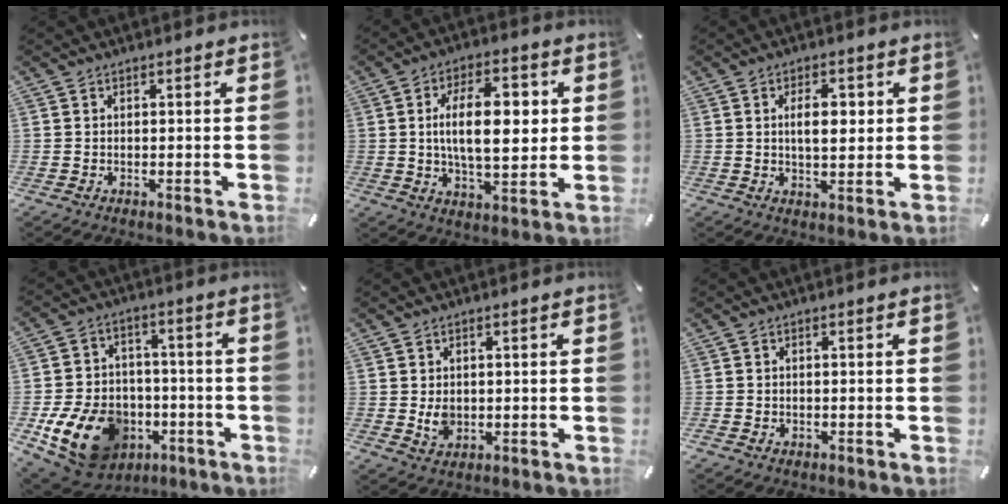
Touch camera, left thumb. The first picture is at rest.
{"total": 15.3, "force": [2.1, 7.8, 13.0], "torque": [-0.212, 0.005, 0.029]}
{"total": 7.1, "force": [1.3, 3.8, 5.8], "torque": [-0.086, 0.001, 0.014]}
{"total": 17.3, "force": [-5.9, 13.3, 9.4], "torque": [-0.166, 0.031, -0.086]}
{"total": 3.8, "force": [0.0, 3.3, 2.0], "torque": [-0.035, -0.001, -0.002]}
{"total": 1.1, "force": [-0.5, 1.0, 0.3], "torque": [-0.006, 0.004, -0.012]}